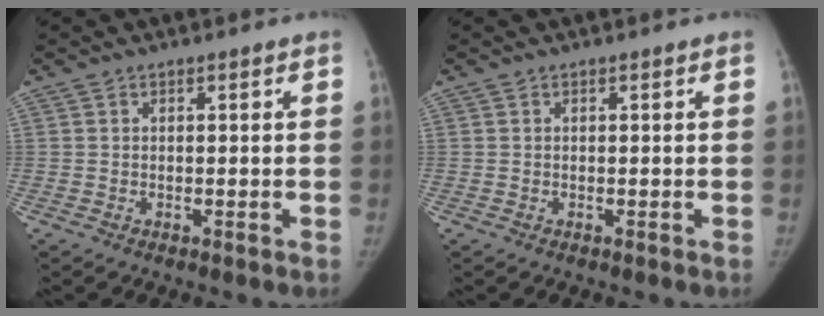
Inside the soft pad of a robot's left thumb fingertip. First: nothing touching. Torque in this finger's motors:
{"motor_torque": [0.05, 0.01, 0.13, -0.03, 0.00]}